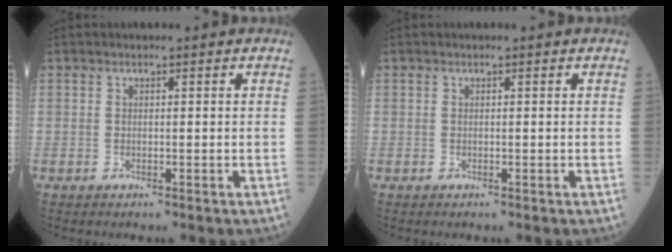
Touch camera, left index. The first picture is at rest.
{"total": 0.0}